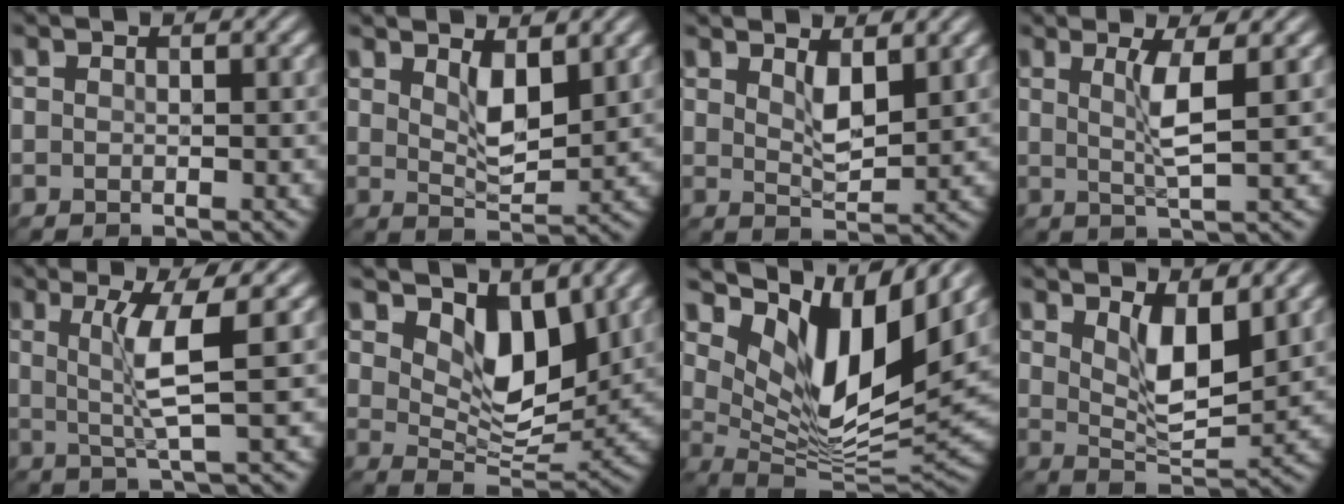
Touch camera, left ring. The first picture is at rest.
{"total": 2.8, "force": [1.7, 0.9, 2.1], "torque": [-0.041, -0.005, 0.035]}
{"total": 2.2, "force": [1.5, 0.6, 1.6], "torque": [-0.032, -0.004, 0.030]}
{"total": 2.8, "force": [1.0, 0.1, 2.6], "torque": [-0.050, -0.001, 0.019]}
{"total": 3.9, "force": [1.0, 0.2, 3.7], "torque": [-0.073, 0.001, 0.024]}
{"total": 5.5, "force": [3.2, 2.7, 3.5], "torque": [-0.065, -0.017, 0.049]}
{"total": 11.5, "force": [5.7, 4.0, 9.2], "torque": [-0.155, -0.006, 0.116]}
{"total": 4.4, "force": [2.1, 1.5, 3.5], "torque": [-0.067, -0.008, 0.041]}